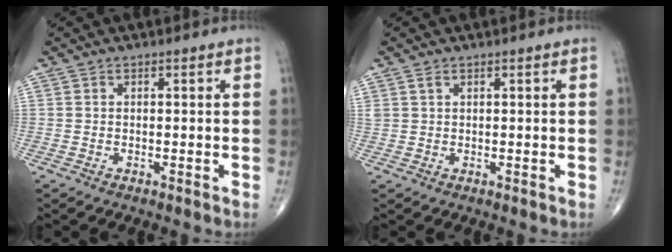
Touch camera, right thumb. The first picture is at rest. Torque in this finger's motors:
{"motor_torque": [0.07, 0.01, 0.12, 0.07, -0.02]}